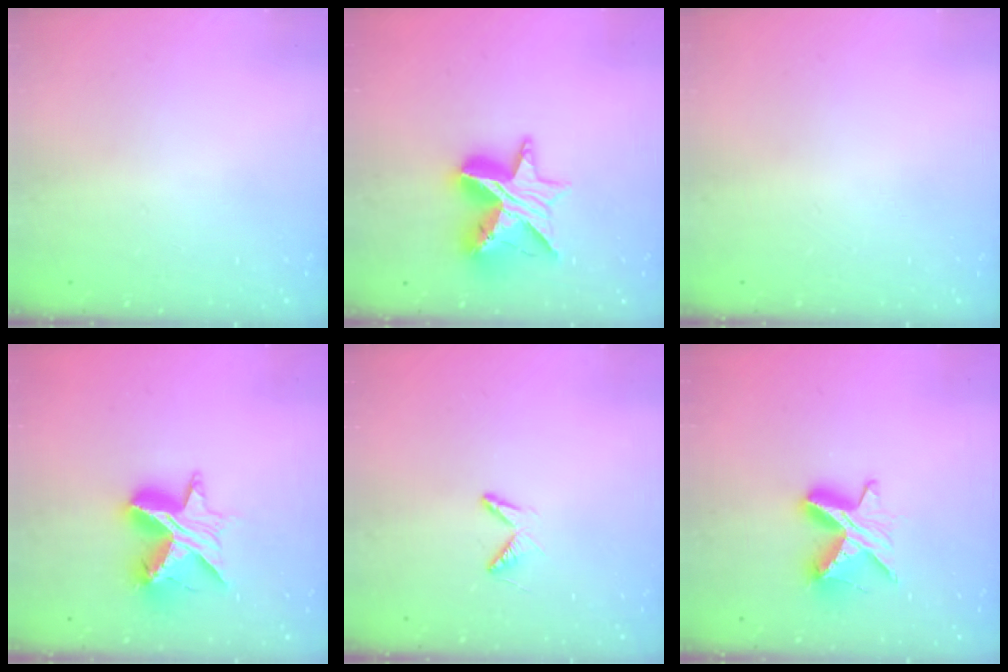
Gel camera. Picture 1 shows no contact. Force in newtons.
{"total": 13.1, "press": 13.0, "slide": 0.9}
{"total": 0.0}
{"total": 13.0, "press": 13.0, "slide": 0.9}
{"total": 4.0, "press": 4.0, "slide": 0.5}
{"total": 9.5, "press": 9.5, "slide": 0.6}